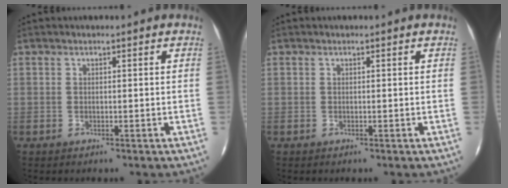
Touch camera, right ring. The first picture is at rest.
{"total": 0.0}